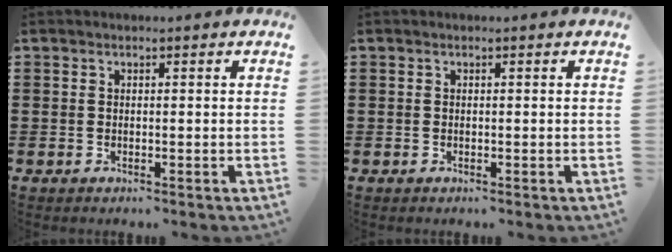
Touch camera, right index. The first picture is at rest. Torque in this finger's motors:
{"motor_torque": [-0.79, 1.34, 0.00, -0.01]}